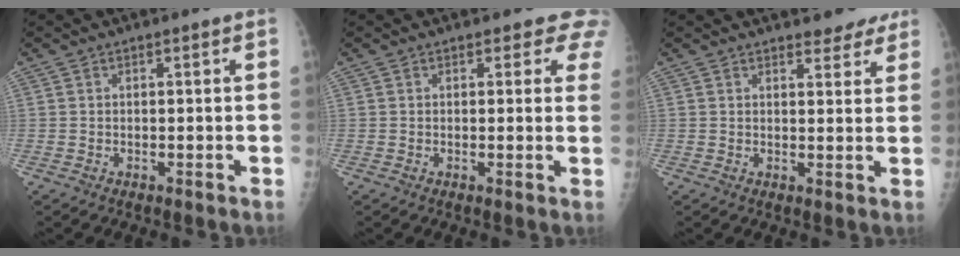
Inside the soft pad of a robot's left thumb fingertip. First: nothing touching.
{"total": 4.5, "force": [3.8, 2.2, 0.7], "torque": [0.032, -0.017, 0.018]}
{"total": 4.6, "force": [3.9, 1.8, 1.9], "torque": [0.000, -0.018, 0.046]}